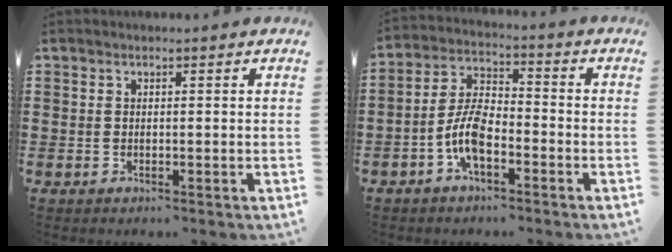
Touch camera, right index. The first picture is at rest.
{"total": 7.3, "force": [-3.1, 3.2, 5.8], "torque": [-0.138, 0.000, -0.066]}